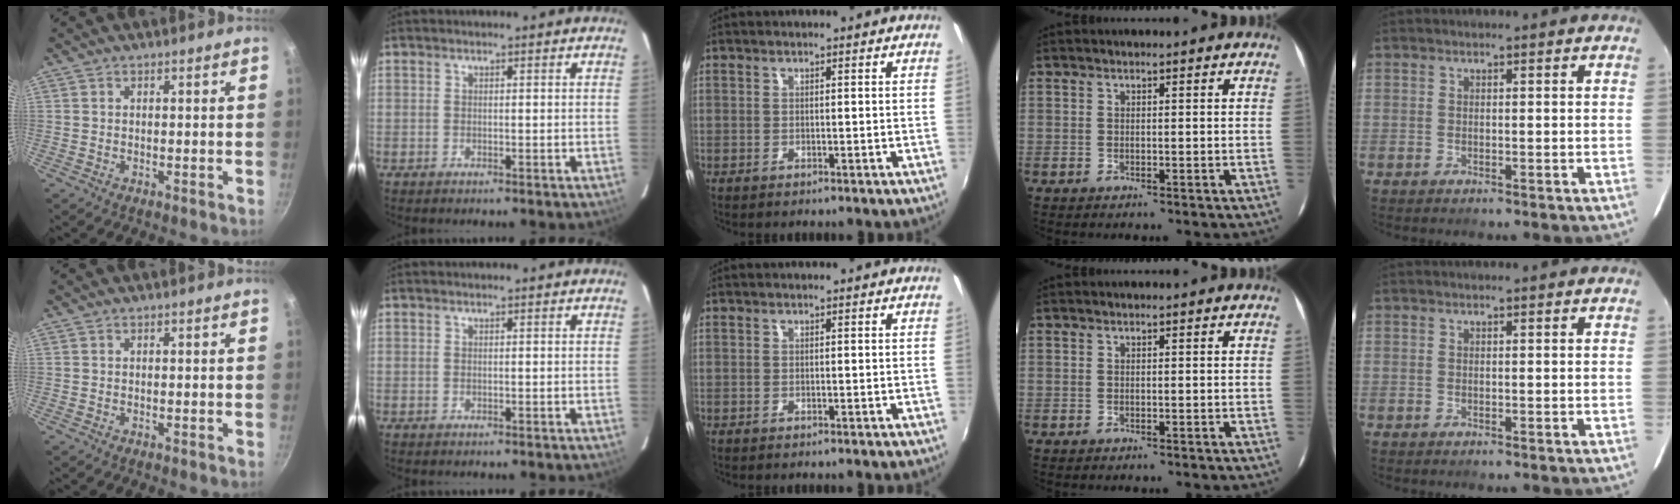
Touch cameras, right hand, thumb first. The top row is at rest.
{}